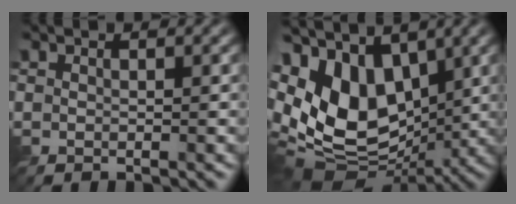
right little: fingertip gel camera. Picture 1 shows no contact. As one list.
[{"total": 13.8, "force": [1.0, 9.5, 10.0], "torque": [-0.237, -0.007, 0.013]}]